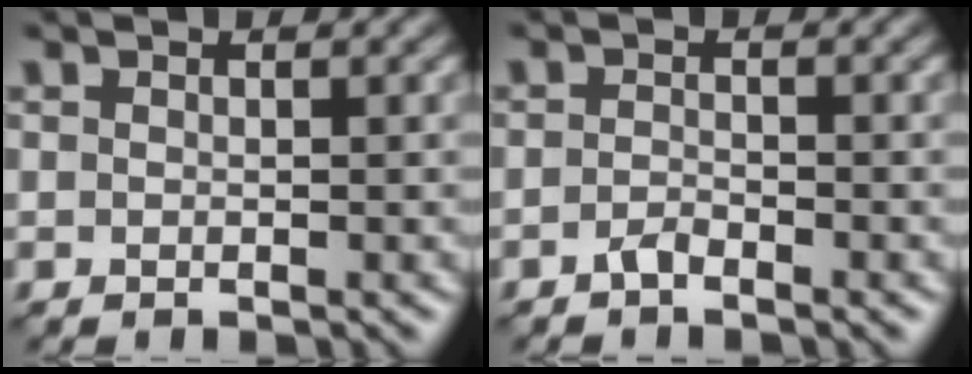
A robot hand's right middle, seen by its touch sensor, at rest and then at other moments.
{"total": 1.0, "force": [-0.8, 0.3, 0.5], "torque": [-0.013, 0.002, -0.019]}